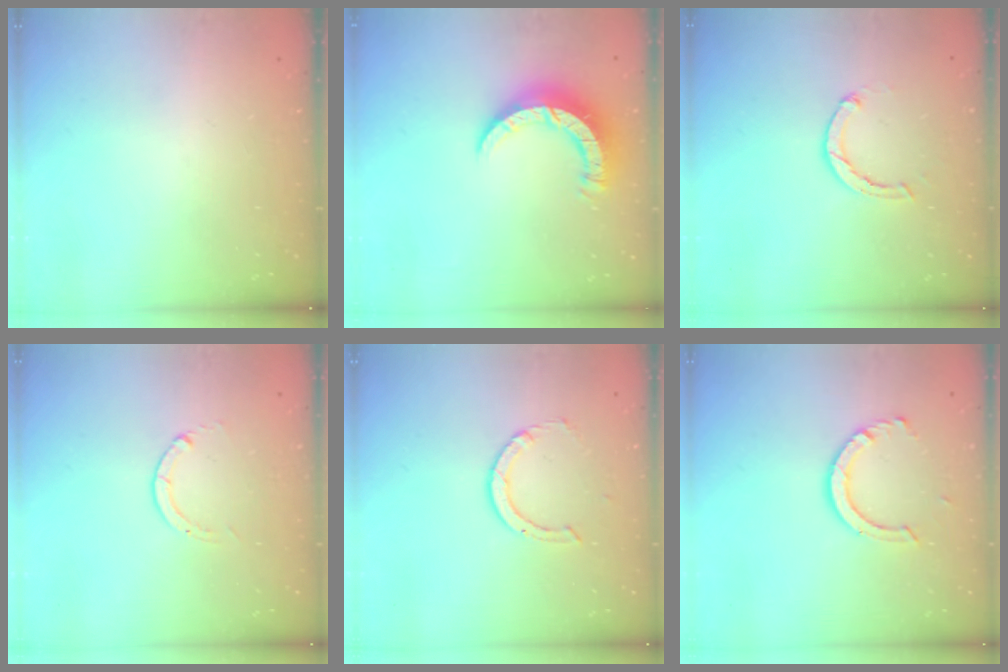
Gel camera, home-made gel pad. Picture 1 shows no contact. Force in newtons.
{"total": 9.6, "press": 9.5, "slide": 1.2}
{"total": 3.1, "press": 3.1, "slide": 0.3}
{"total": 0.0}
{"total": 1.7, "press": 1.7, "slide": 0.1}
{"total": 8.4, "press": 8.3, "slide": 0.7}